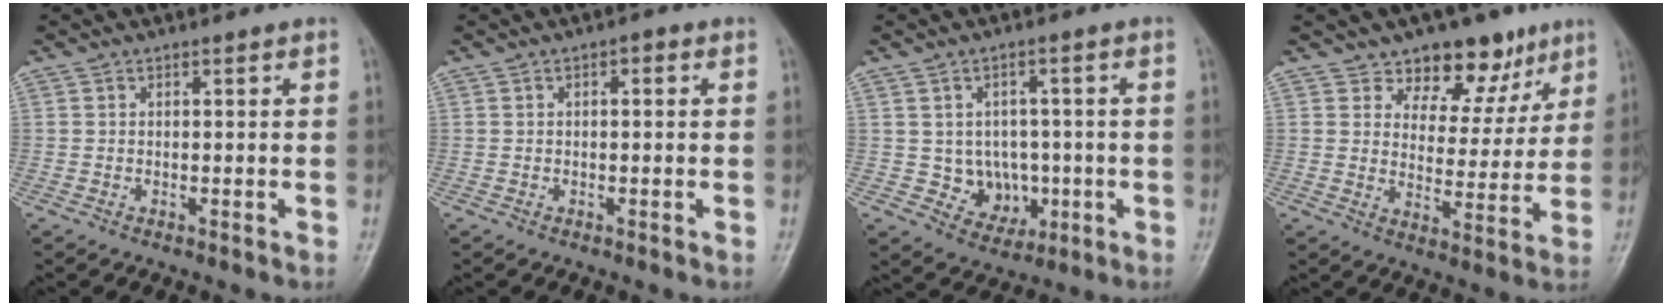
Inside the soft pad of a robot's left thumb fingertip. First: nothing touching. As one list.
[{"total": 1.4, "force": [0.3, 0.7, 1.1], "torque": [-0.010, 0.005, -0.003]}, {"total": 7.1, "force": [-1.0, 6.2, 3.4], "torque": [-0.005, 0.009, -0.001]}, {"total": 11.4, "force": [7.7, 7.0, 4.8], "torque": [-0.010, -0.037, 0.112]}]